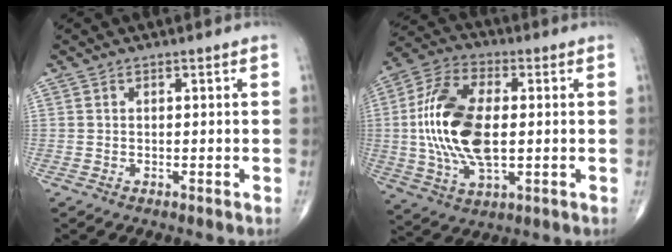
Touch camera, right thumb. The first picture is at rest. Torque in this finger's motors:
{"motor_torque": [1.96, 2.75, 1.72, -0.46, 0.23]}